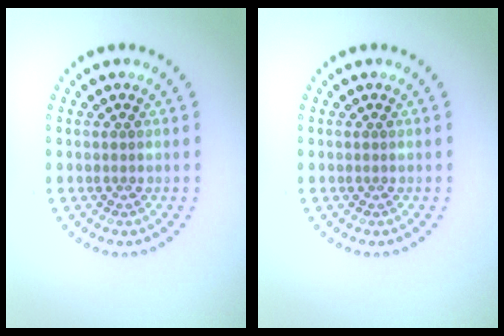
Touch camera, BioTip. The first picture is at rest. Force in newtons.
{"total": 0.0}